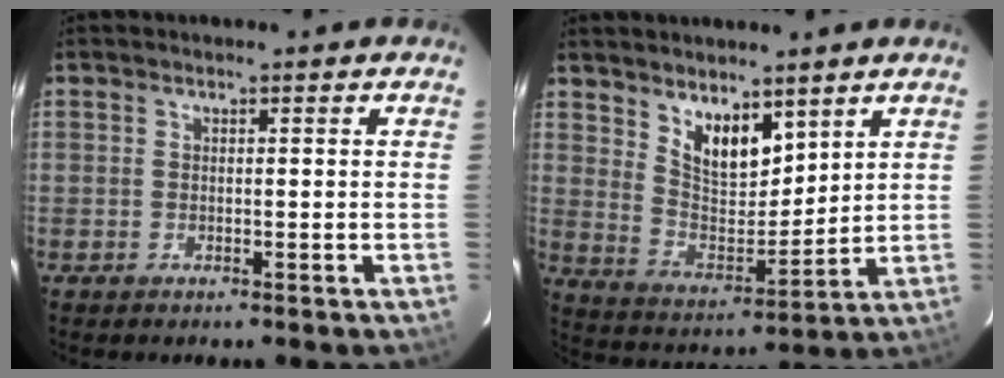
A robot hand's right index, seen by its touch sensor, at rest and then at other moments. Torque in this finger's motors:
{"motor_torque": [0.87, 0.83, 0.19, 0.06]}